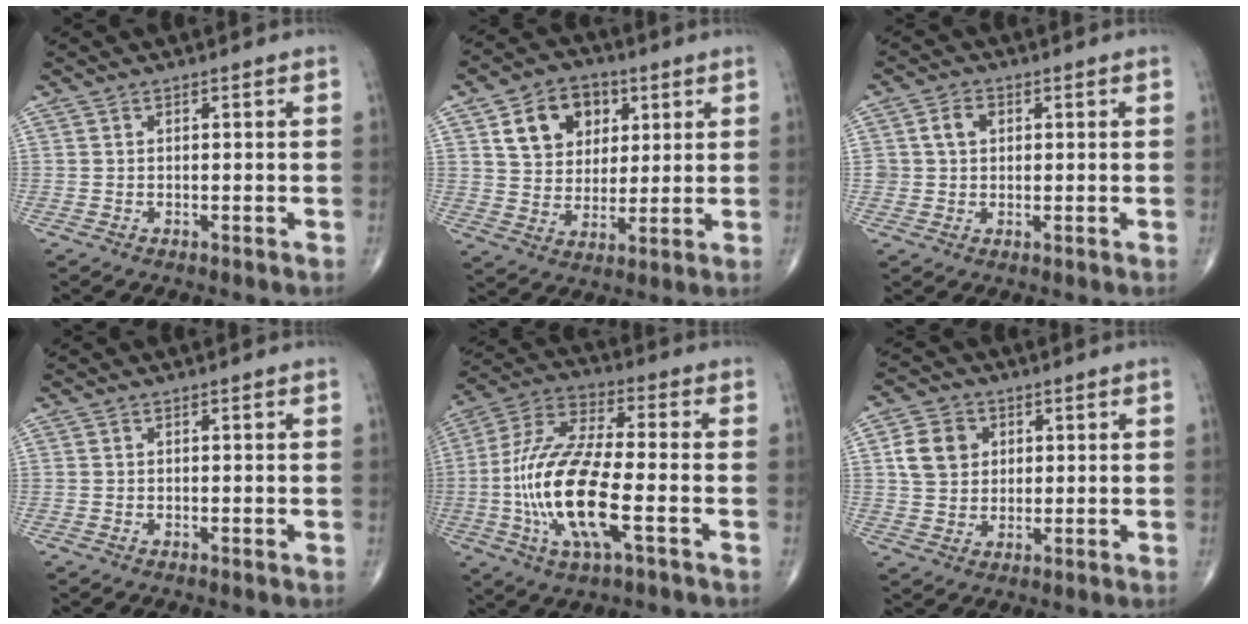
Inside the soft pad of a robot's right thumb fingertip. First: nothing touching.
{"total": 12.2, "force": [4.8, 9.2, 6.4], "torque": [-0.067, -0.011, 0.084]}
{"total": 3.8, "force": [0.9, 3.1, 2.0], "torque": [-0.023, 0.004, 0.016]}
{"total": 0.0}
{"total": 18.7, "force": [-4.4, 6.0, 17.1], "torque": [-0.368, 0.021, -0.082]}
{"total": 7.6, "force": [1.9, 6.3, 3.6], "torque": [-0.045, -0.002, 0.034]}